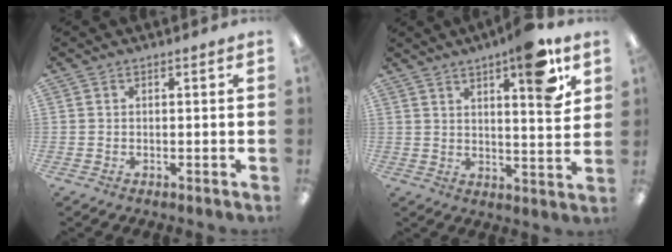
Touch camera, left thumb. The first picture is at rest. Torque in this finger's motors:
{"motor_torque": [1.90, 1.95, 1.31, -0.73, 0.10]}